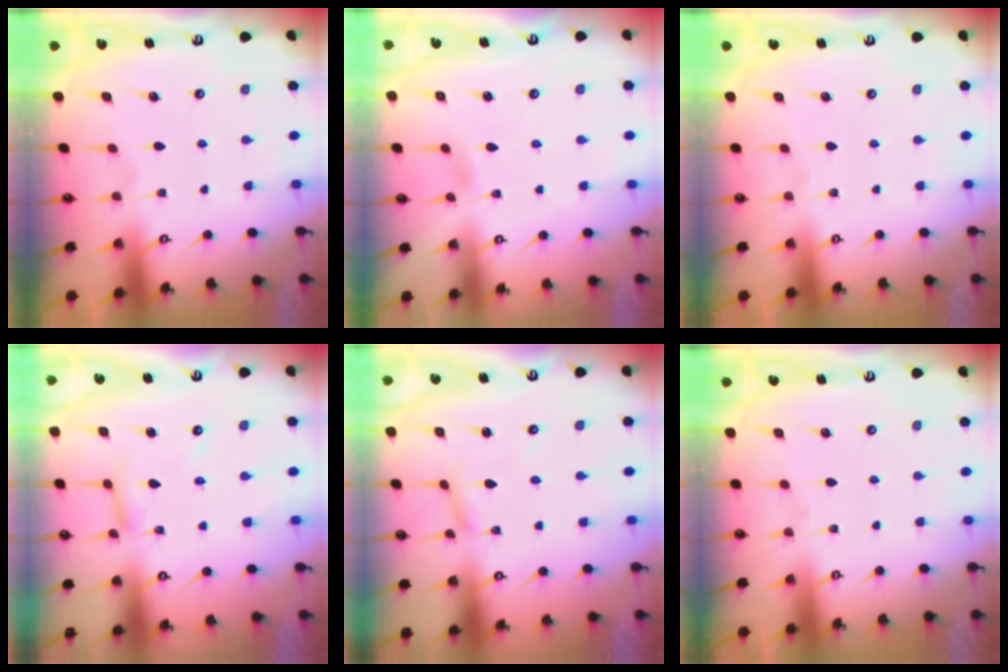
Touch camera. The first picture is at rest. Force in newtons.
{"total": 2.4, "press": 2.4, "slide": 0.4}
{"total": 0.0}
{"total": 5.9, "press": 5.9, "slide": 0.6}
{"total": 2.3, "press": 2.3, "slide": 0.1}
{"total": 0.0}